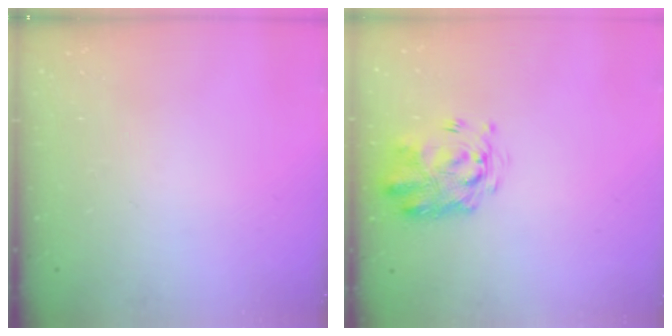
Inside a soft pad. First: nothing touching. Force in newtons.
{"total": 3.3, "press": 3.3, "slide": 0.6}